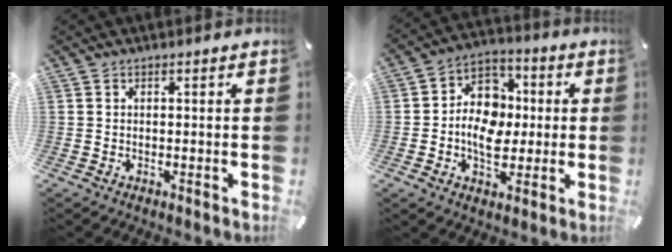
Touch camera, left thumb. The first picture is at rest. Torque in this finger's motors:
{"motor_torque": [0.28, 0.99, 0.59, -0.37, 0.32]}